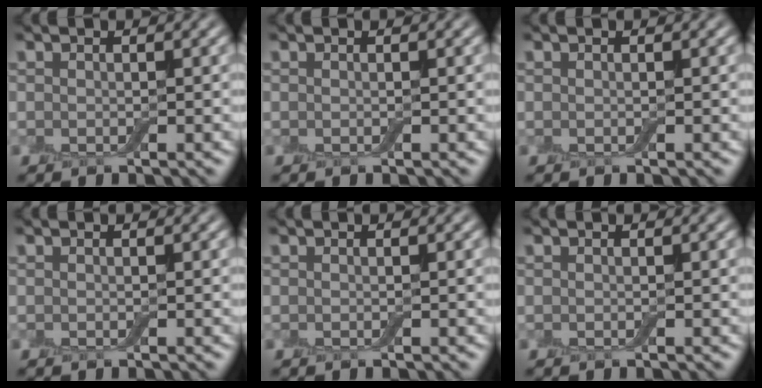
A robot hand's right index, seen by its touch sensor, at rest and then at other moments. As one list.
[{"total": 0.0}, {"total": 0.0}, {"total": 0.0}, {"total": 0.0}, {"total": 0.0}]